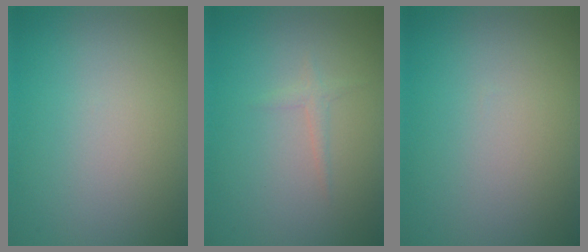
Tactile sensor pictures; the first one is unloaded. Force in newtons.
{"total": 0.8, "press": 0.8, "slide": 0.1}
{"total": 0.0}